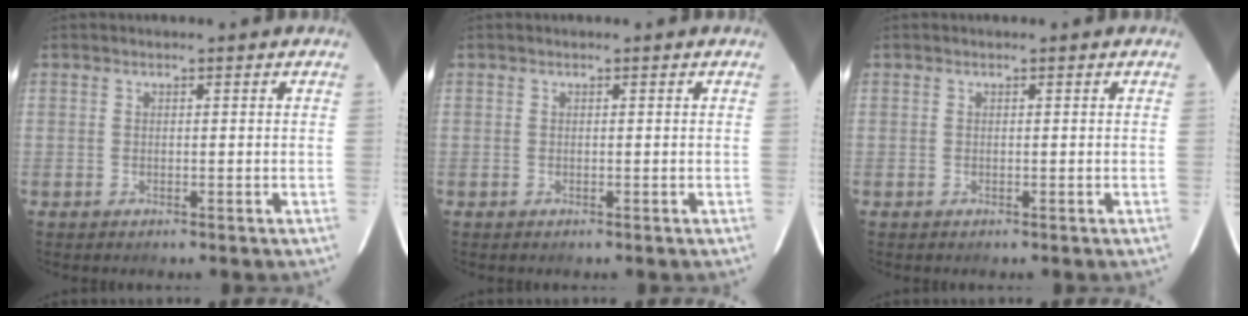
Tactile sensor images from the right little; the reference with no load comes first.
{"total": 0.0}
{"total": 0.0}